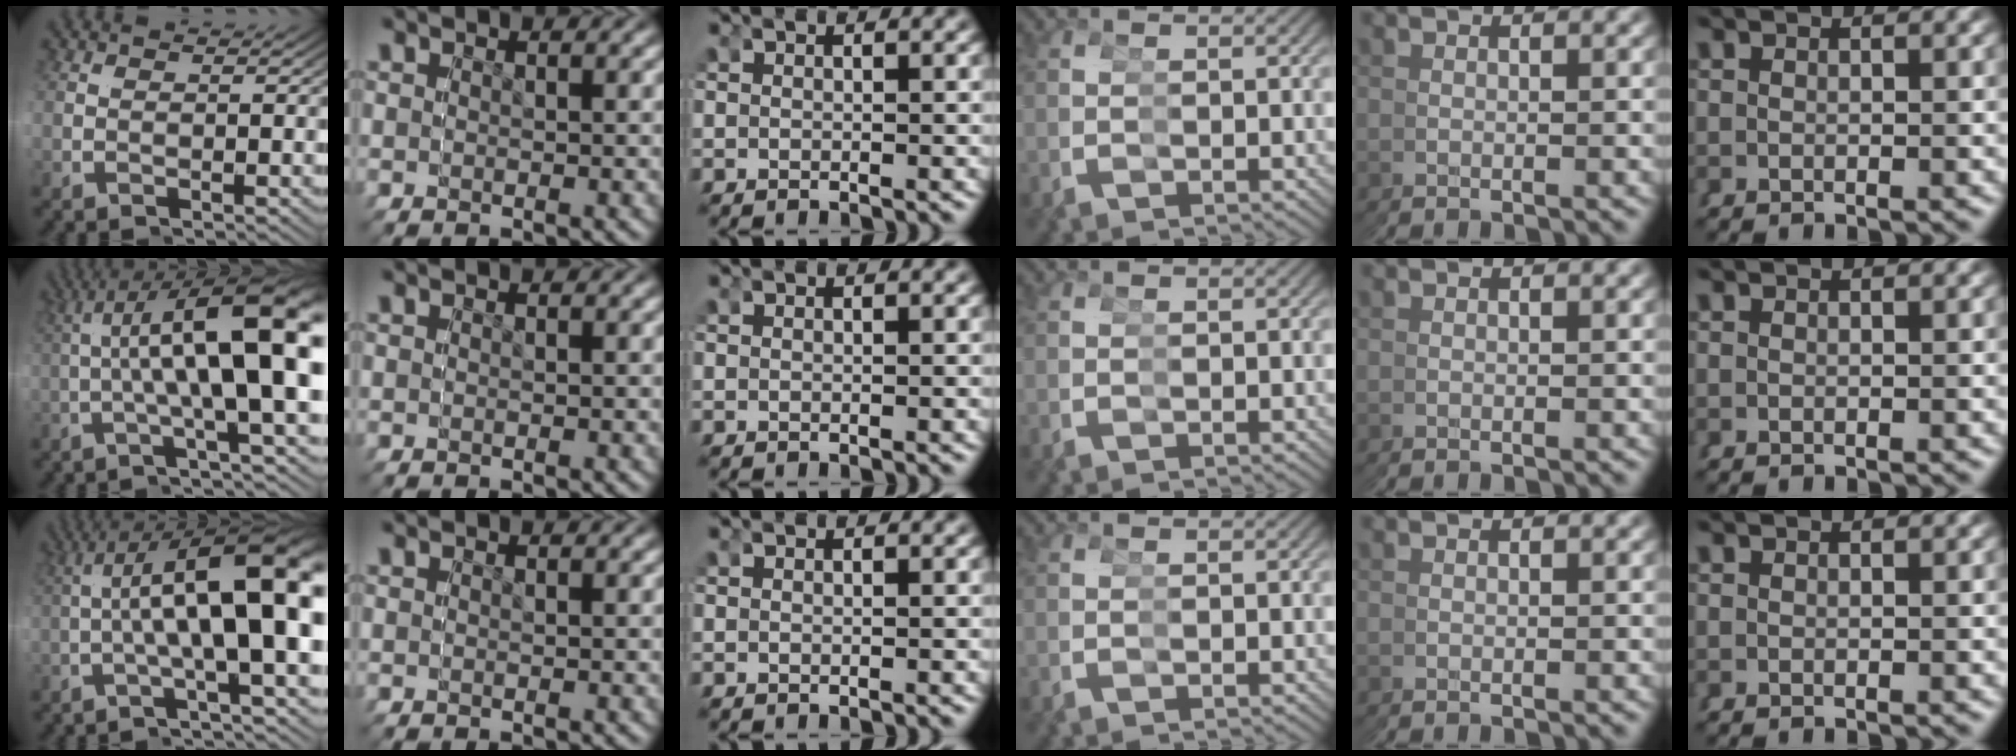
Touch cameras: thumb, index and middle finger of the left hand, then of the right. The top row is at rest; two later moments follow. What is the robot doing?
{"motion": "grasp_and_lifting", "object": "cubes"}